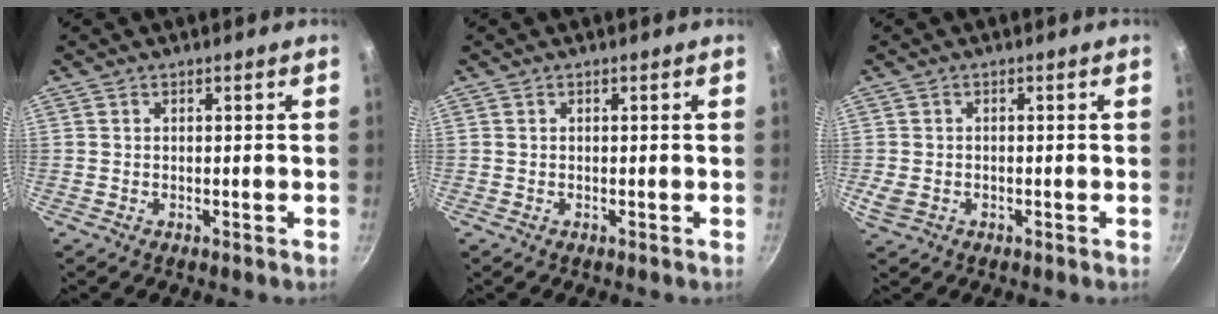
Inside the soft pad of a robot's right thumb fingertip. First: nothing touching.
{"total": 0.0}
{"total": 2.9, "force": [-0.8, 2.1, 1.7], "torque": [-0.039, 0.000, -0.012]}